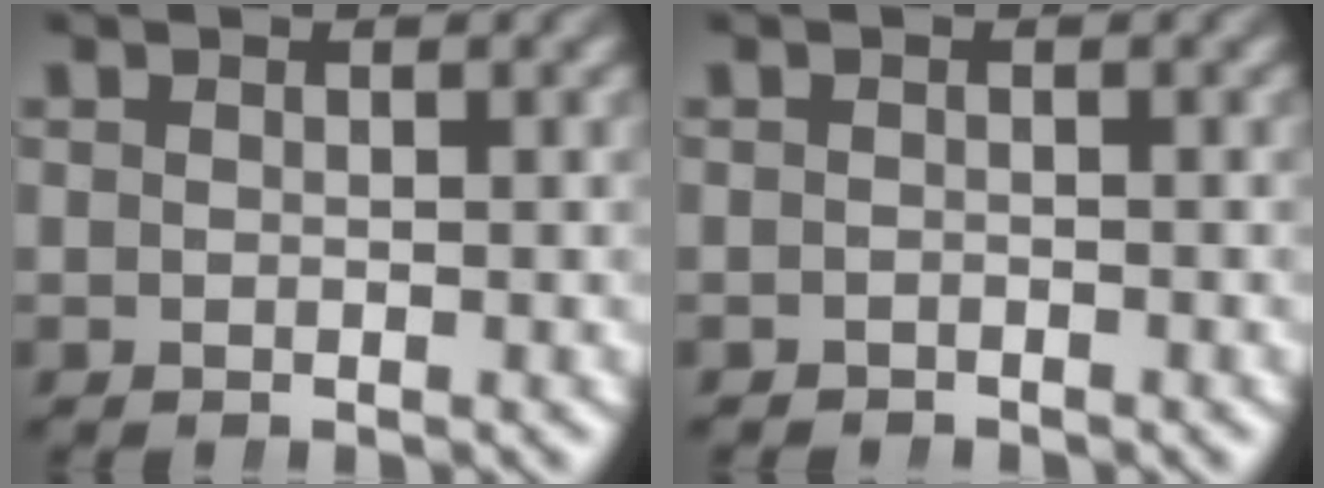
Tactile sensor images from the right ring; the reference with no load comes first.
{"total": 1.0, "force": [-1.0, -0.1, -0.3], "torque": [0.001, -0.012, -0.010]}